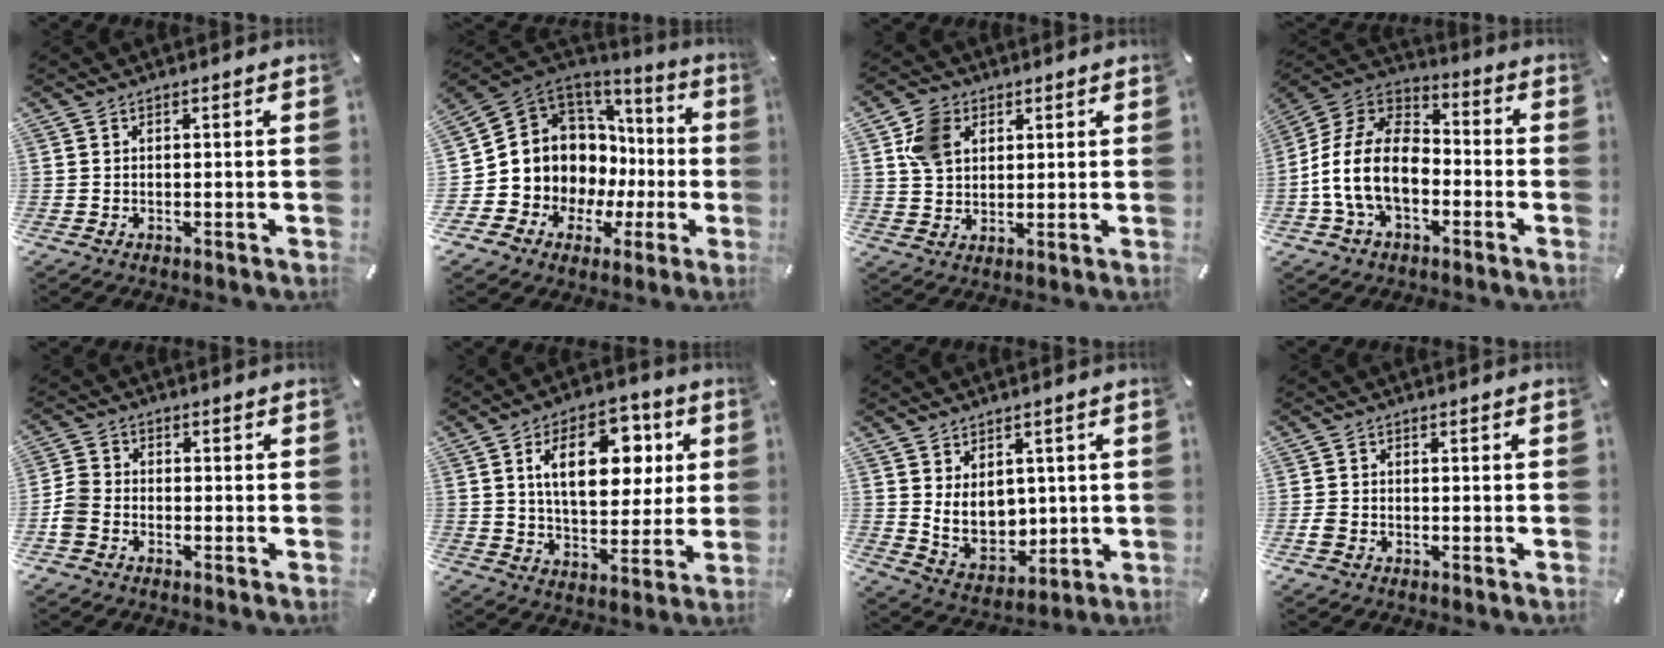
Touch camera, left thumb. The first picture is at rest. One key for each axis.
{"total": 10.9, "fx": 2.2, "fy": 10.2, "fz": 3.0, "tx": -0.064, "ty": -0.067, "tz": 0.061}
{"total": 8.1, "fx": 3.1, "fy": 6.5, "fz": 3.7, "tx": -0.087, "ty": 0.012, "tz": 0.061}
{"total": 15.7, "fx": -4.9, "fy": 10.4, "fz": 10.7, "tx": -0.229, "ty": 0.031, "tz": -0.091}
{"total": 4.9, "fx": -2.2, "fy": 3.7, "fz": 2.3, "tx": -0.048, "ty": 0.013, "tz": -0.039}
{"total": 16.6, "fx": 5.1, "fy": 10.0, "fz": 12.2, "tx": -0.184, "ty": 0.006, "tz": 0.087}
{"total": 8.9, "fx": 2.5, "fy": 7.2, "fz": 4.7, "tx": -0.083, "ty": -0.022, "tz": 0.050}
{"total": 2.3, "fx": -0.9, "fy": 1.8, "fz": 1.0, "tx": -0.024, "ty": 0.002, "tz": -0.019}